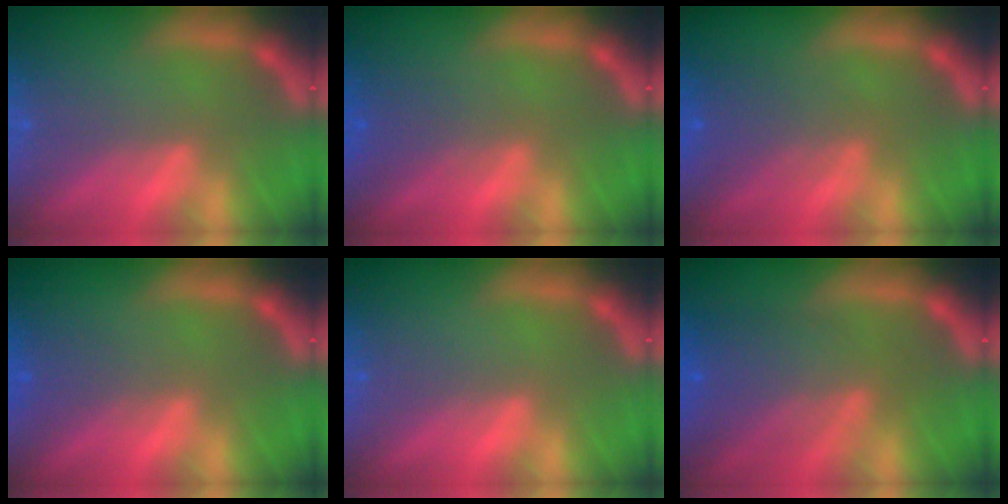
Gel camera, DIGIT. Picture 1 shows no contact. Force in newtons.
{"total": 2.5}
{"total": 3.6}
{"total": 2.0}
{"total": 0.0}
{"total": 6.6}